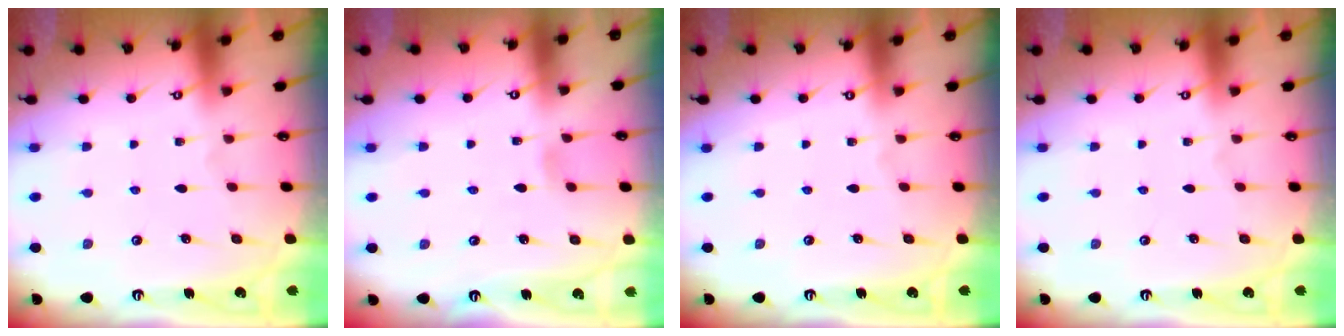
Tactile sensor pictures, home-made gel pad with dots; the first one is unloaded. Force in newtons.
{"total": 2.9, "press": 2.9, "slide": 0.3}
{"total": 0.0}
{"total": 0.0}